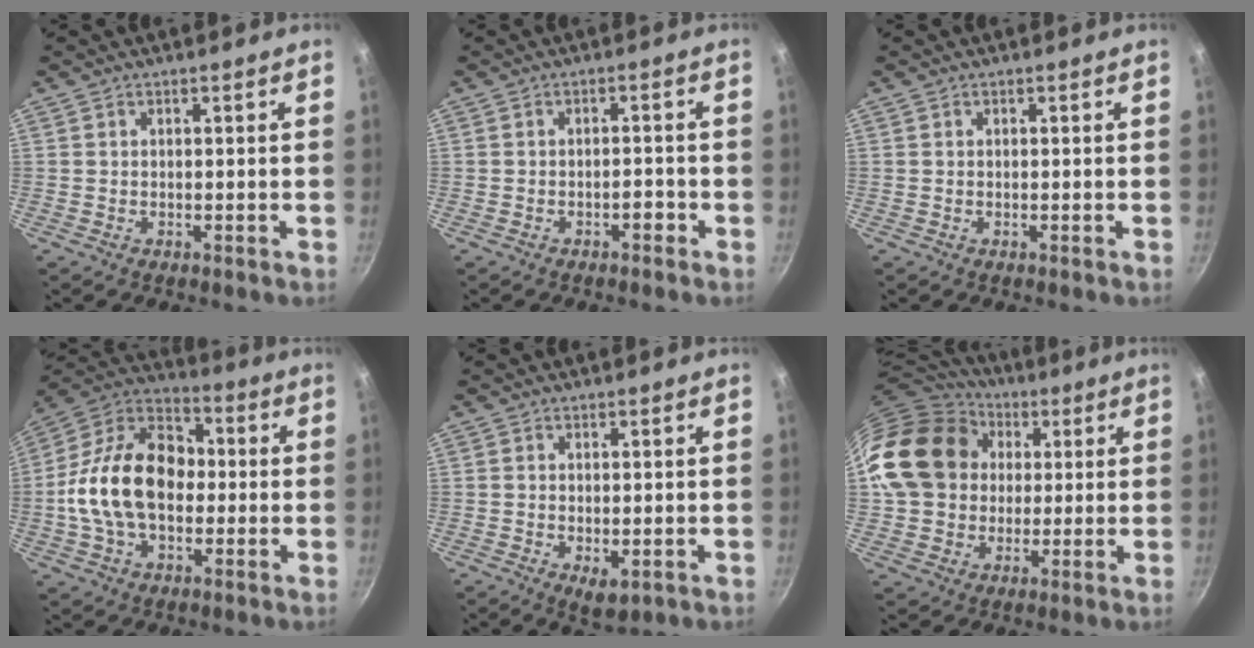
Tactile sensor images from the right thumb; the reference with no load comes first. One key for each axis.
{"total": 2.0, "fx": -1.3, "fy": 1.0, "fz": 1.2, "tx": -0.009, "ty": 0.018, "tz": -0.018}
{"total": 0.0}
{"total": 19.7, "fx": -1.1, "fy": 13.2, "fz": 14.5, "tx": -0.226, "ty": 0.042, "tz": -0.038}
{"total": 4.0, "fx": -1.0, "fy": 2.0, "fz": 3.3, "tx": -0.048, "ty": -0.014, "tz": -0.008}
{"total": 20.2, "fx": 3.5, "fy": 16.8, "fz": 10.7, "tx": -0.175, "ty": 0.035, "tz": 0.060}